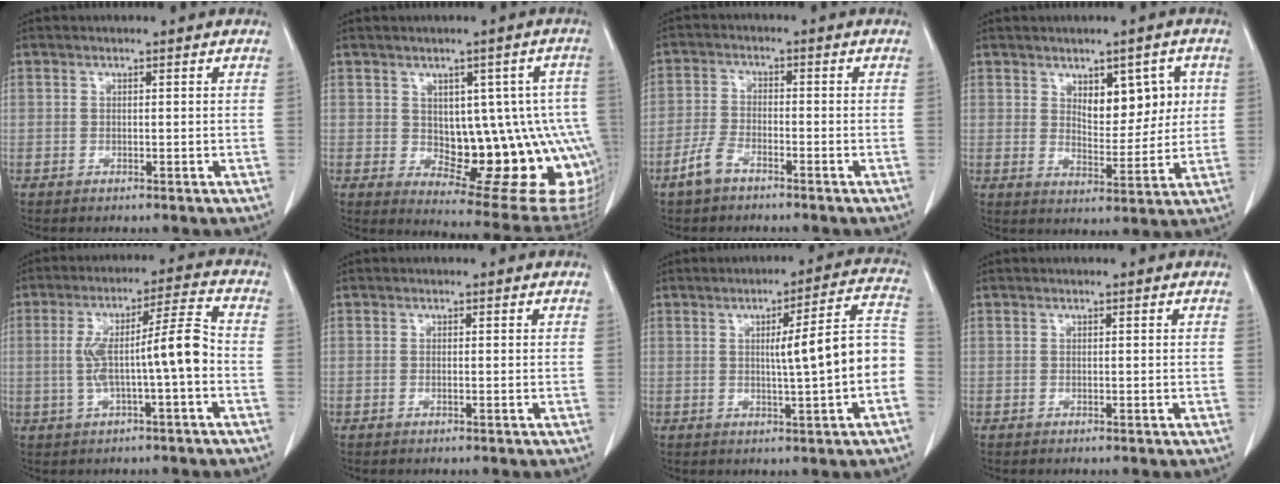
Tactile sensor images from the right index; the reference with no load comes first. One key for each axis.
{"total": 17.3, "fx": -1.9, "fy": 7.2, "fz": 15.6, "tx": -0.127, "ty": 0.020, "tz": 0.004}
{"total": 4.0, "fx": -2.8, "fy": 1.8, "fz": 2.3, "tx": -0.057, "ty": 0.002, "tz": -0.053}
{"total": 7.4, "fx": 2.4, "fy": 3.8, "fz": 5.9, "tx": -0.078, "ty": 0.008, "tz": 0.046}
{"total": 9.6, "fx": -1.3, "fy": 0.3, "fz": 9.5, "tx": -0.169, "ty": 0.029, "tz": -0.020}
{"total": 0.0}
{"total": 10.5, "fx": -0.9, "fy": 0.1, "fz": 10.5, "tx": -0.135, "ty": 0.023, "tz": -0.013}
{"total": 0.0}